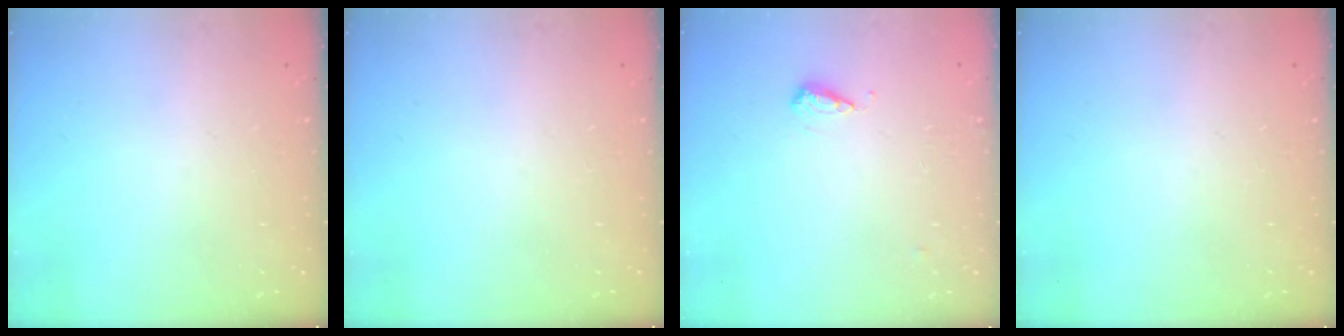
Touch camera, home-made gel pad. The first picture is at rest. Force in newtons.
{"total": 0.0}
{"total": 8.3, "press": 8.3, "slide": 0.9}
{"total": 0.0}